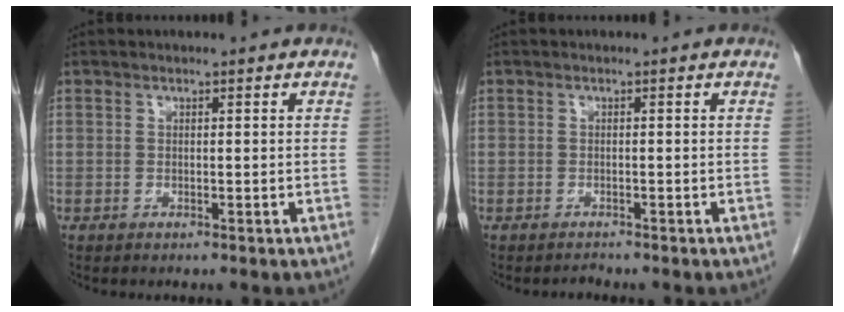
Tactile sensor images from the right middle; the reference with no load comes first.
{"total": 0.7, "force": [-0.5, -0.1, -0.4], "torque": [0.001, -0.006, -0.012]}